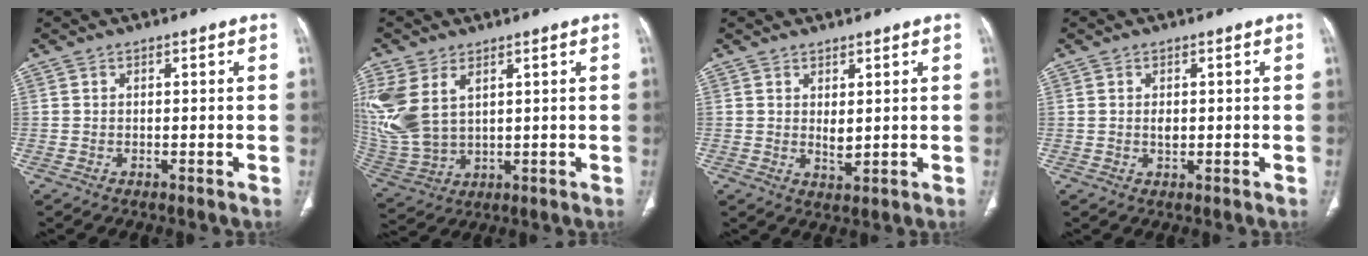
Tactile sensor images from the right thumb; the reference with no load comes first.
{"total": 14.2, "force": [5.0, 8.8, 9.9], "torque": [-0.245, -0.011, 0.121]}
{"total": 2.5, "force": [0.9, 1.2, 2.1], "torque": [-0.033, -0.014, 0.022]}
{"total": 1.6, "force": [0.2, 1.0, 1.3], "torque": [-0.020, -0.002, 0.005]}